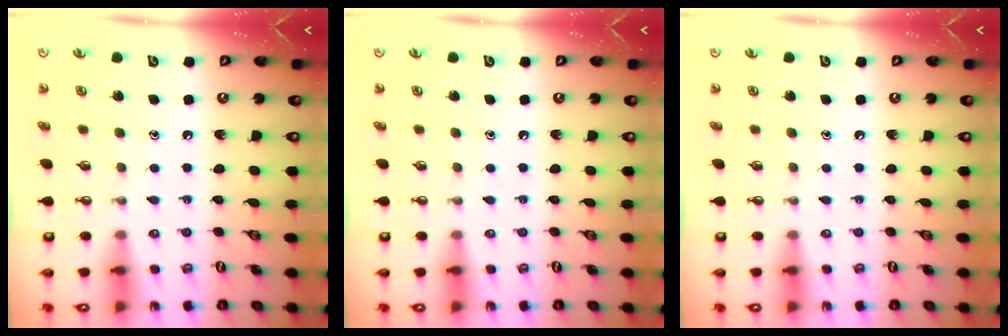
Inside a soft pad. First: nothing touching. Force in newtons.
{"total": 0.0}
{"total": 0.0}